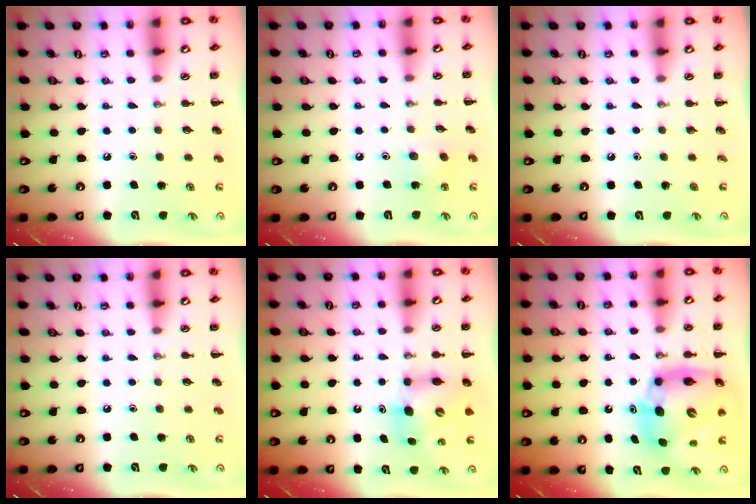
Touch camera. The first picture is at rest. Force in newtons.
{"total": 3.8, "press": 3.6, "slide": 1.2}
{"total": 0.0}
{"total": 0.0}
{"total": 7.0, "press": 7.0, "slide": 0.6}
{"total": 12.4, "press": 11.9, "slide": 3.5}